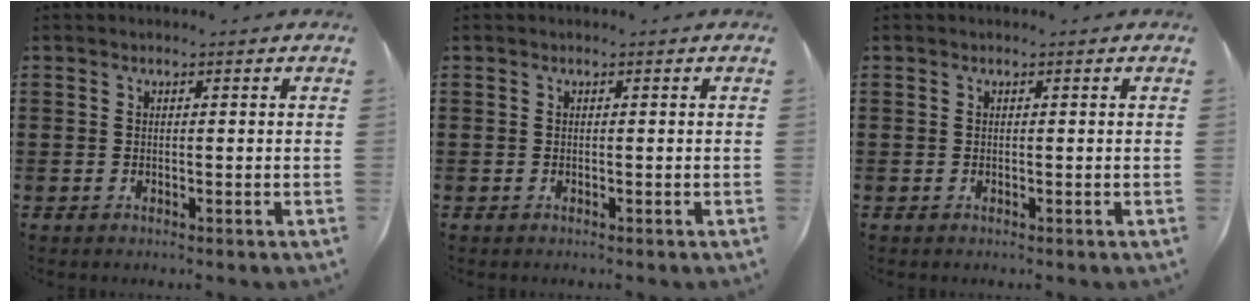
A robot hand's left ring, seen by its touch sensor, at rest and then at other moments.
{"total": 0.0}
{"total": 0.0}